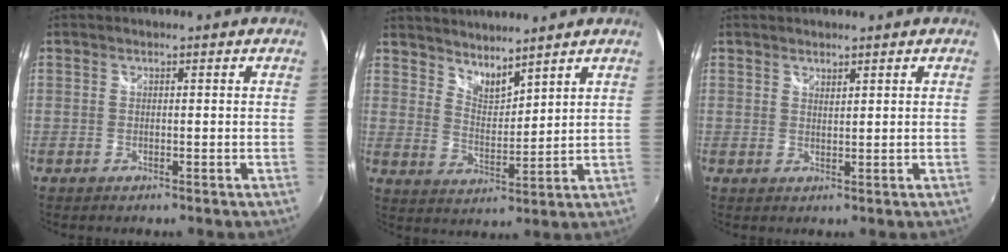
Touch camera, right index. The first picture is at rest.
{"total": 6.2, "force": [5.6, 1.4, 2.1], "torque": [-0.028, -0.004, 0.102]}
{"total": 1.4, "force": [1.3, 0.3, 0.4], "torque": [-0.005, 0.000, 0.022]}